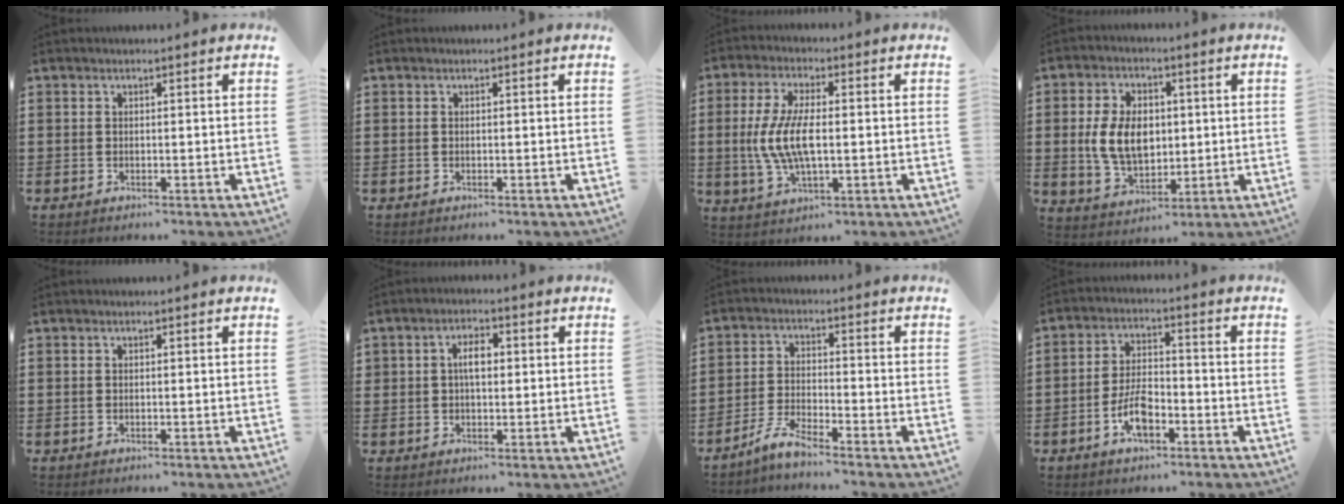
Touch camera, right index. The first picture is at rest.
{"total": 0.0}
{"total": 8.7, "force": [-0.5, 3.3, 8.0], "torque": [-0.185, -0.009, -0.018]}
{"total": 8.8, "force": [0.6, 5.9, 6.5], "torque": [-0.150, 0.008, 0.003]}
{"total": 0.0}
{"total": 3.5, "force": [0.4, 1.9, 2.9], "torque": [-0.051, 0.006, 0.005]}
{"total": 4.3, "force": [-3.8, 0.0, 1.9], "torque": [-0.061, -0.008, -0.082]}
{"total": 6.3, "force": [-2.7, 2.9, 5.0], "torque": [-0.115, 0.000, -0.057]}